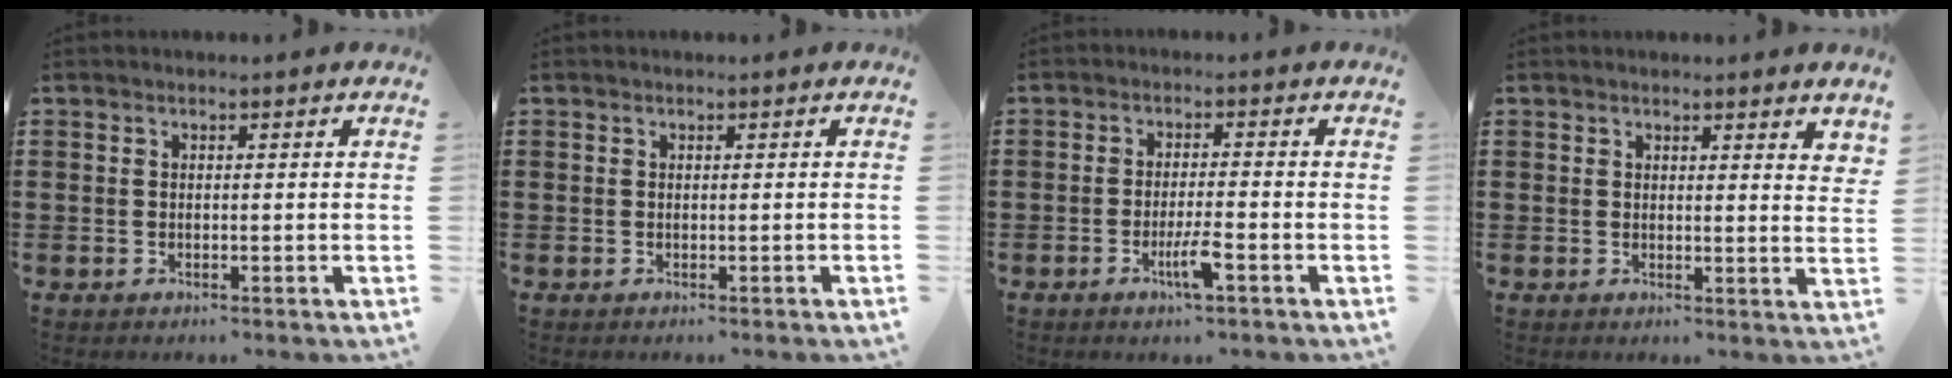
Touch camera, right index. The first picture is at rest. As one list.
[{"total": 0.0}, {"total": 4.3, "force": [-2.2, 0.2, 3.7], "torque": [-0.074, -0.011, -0.041]}, {"total": 1.4, "force": [1.4, 0.1, 0.4], "torque": [-0.004, -0.001, 0.025]}]